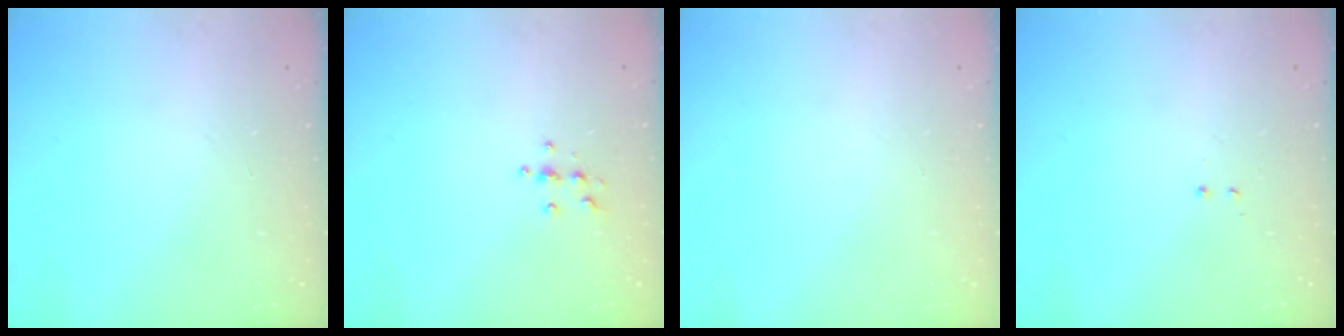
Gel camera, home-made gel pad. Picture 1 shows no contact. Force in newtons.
{"total": 3.9, "press": 3.8, "slide": 0.4}
{"total": 0.0}
{"total": 0.5, "press": 0.5, "slide": 0.3}